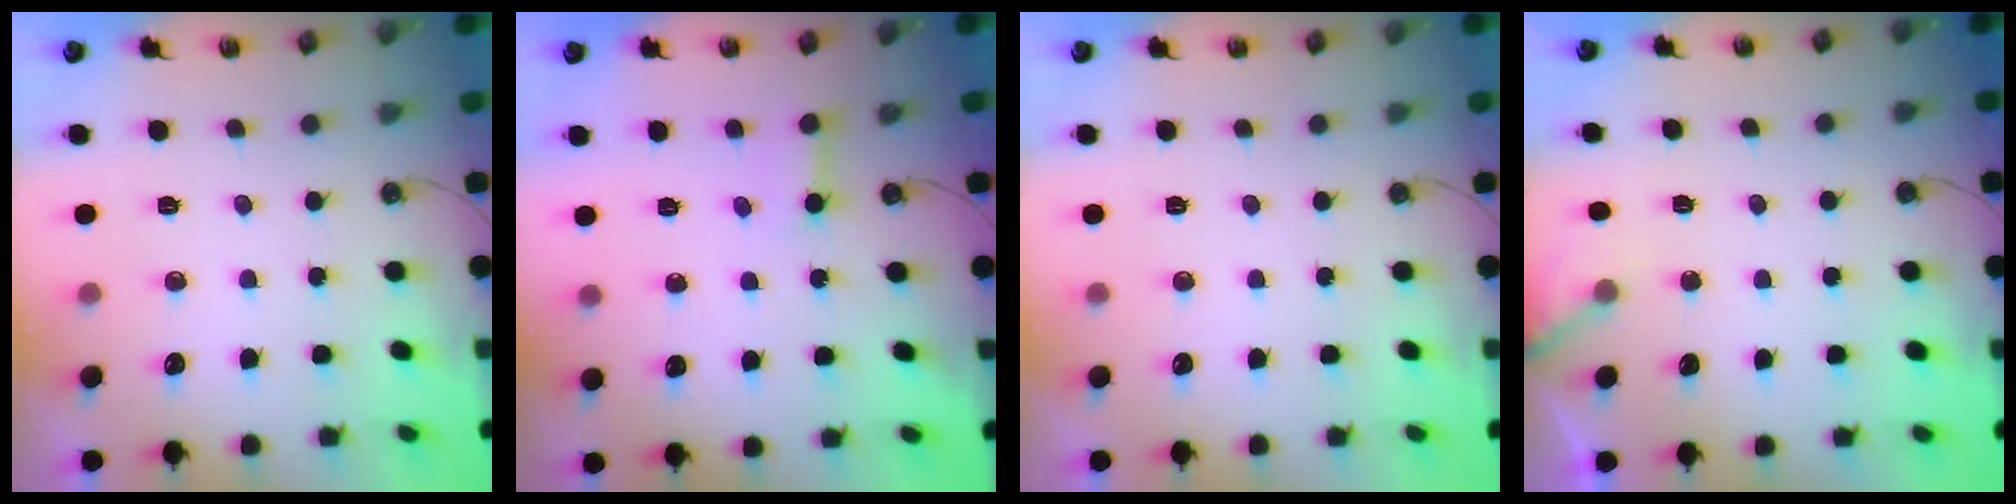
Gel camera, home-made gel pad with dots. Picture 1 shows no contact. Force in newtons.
{"total": 3.1, "press": 3.1, "slide": 0.5}
{"total": 0.0}
{"total": 3.5, "press": 3.5, "slide": 0.2}